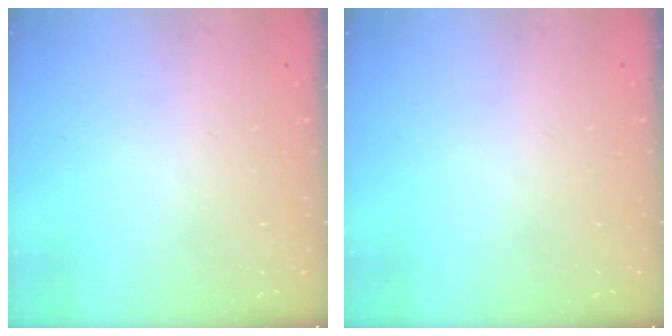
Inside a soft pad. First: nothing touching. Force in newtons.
{"total": 0.0}